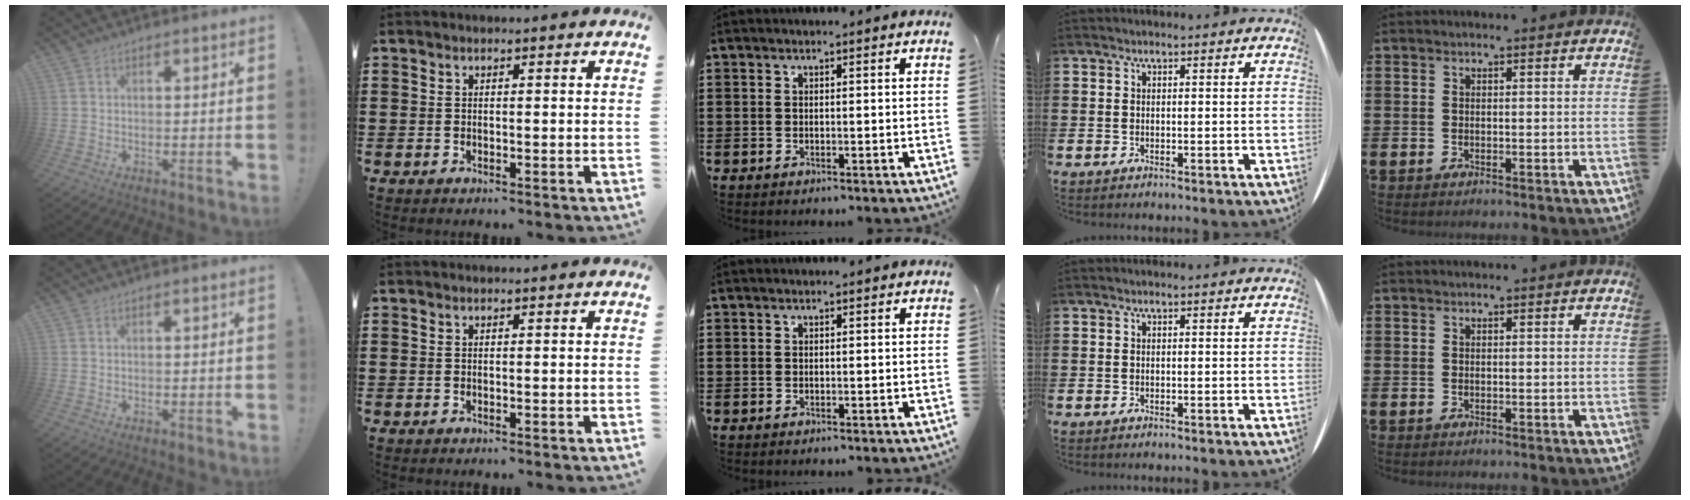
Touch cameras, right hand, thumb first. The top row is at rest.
{}